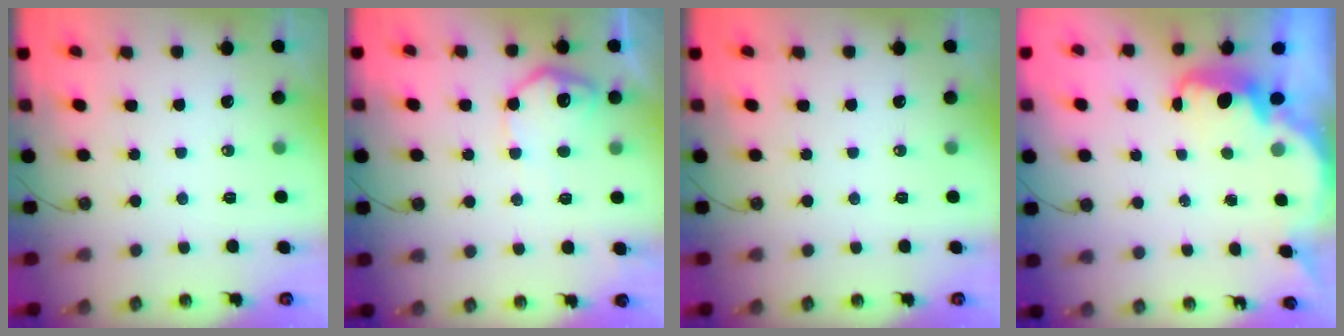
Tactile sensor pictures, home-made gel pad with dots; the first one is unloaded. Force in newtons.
{"total": 10.7, "press": 10.7, "slide": 0.5}
{"total": 0.0}
{"total": 2.6, "press": 2.6, "slide": 0.6}